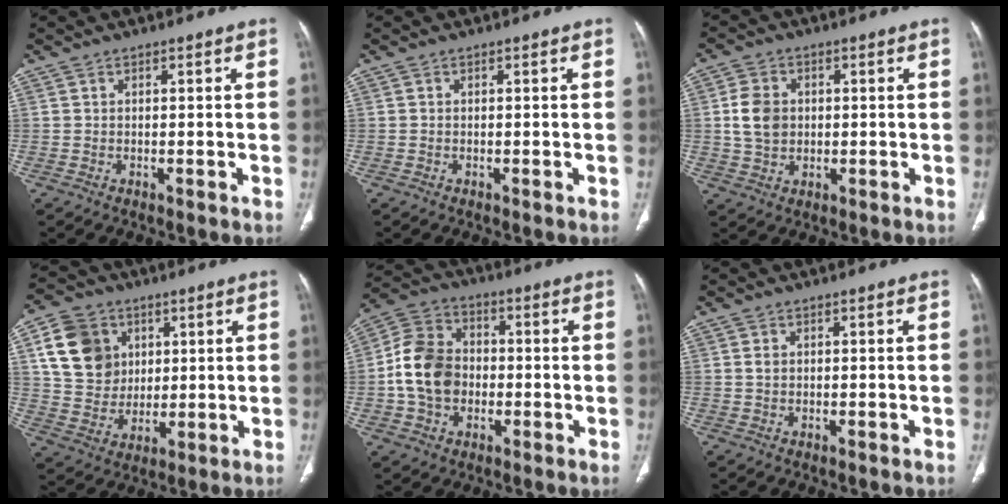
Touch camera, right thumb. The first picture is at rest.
{"total": 0.0}
{"total": 6.8, "force": [0.7, 5.4, 4.1], "torque": [-0.066, 0.000, 0.016]}
{"total": 13.8, "force": [4.5, 11.5, 6.1], "torque": [-0.088, -0.005, 0.089]}
{"total": 12.5, "force": [-1.3, 9.9, 7.6], "torque": [-0.124, 0.029, -0.031]}
{"total": 1.1, "force": [0.3, 0.8, 0.7], "torque": [-0.008, 0.001, 0.008]}